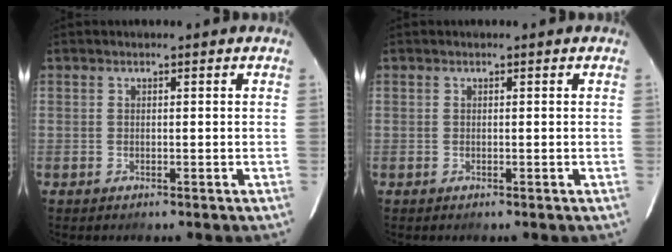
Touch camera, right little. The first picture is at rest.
{"total": 0.0}